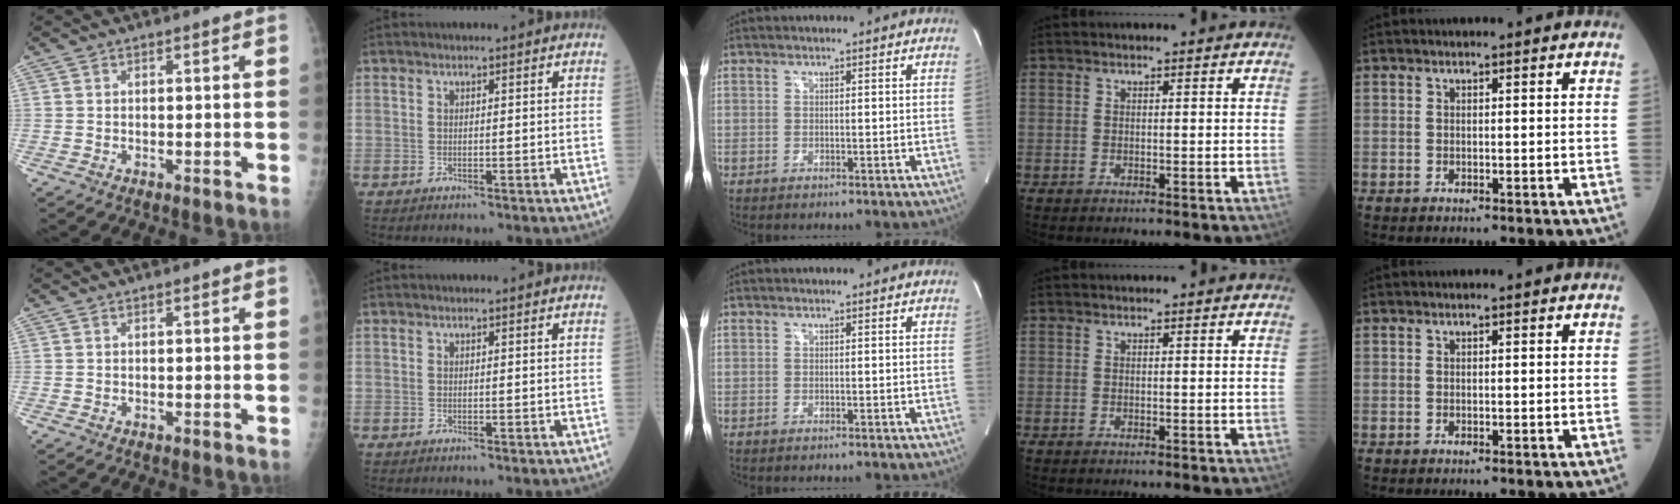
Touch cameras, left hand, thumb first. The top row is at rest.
{}